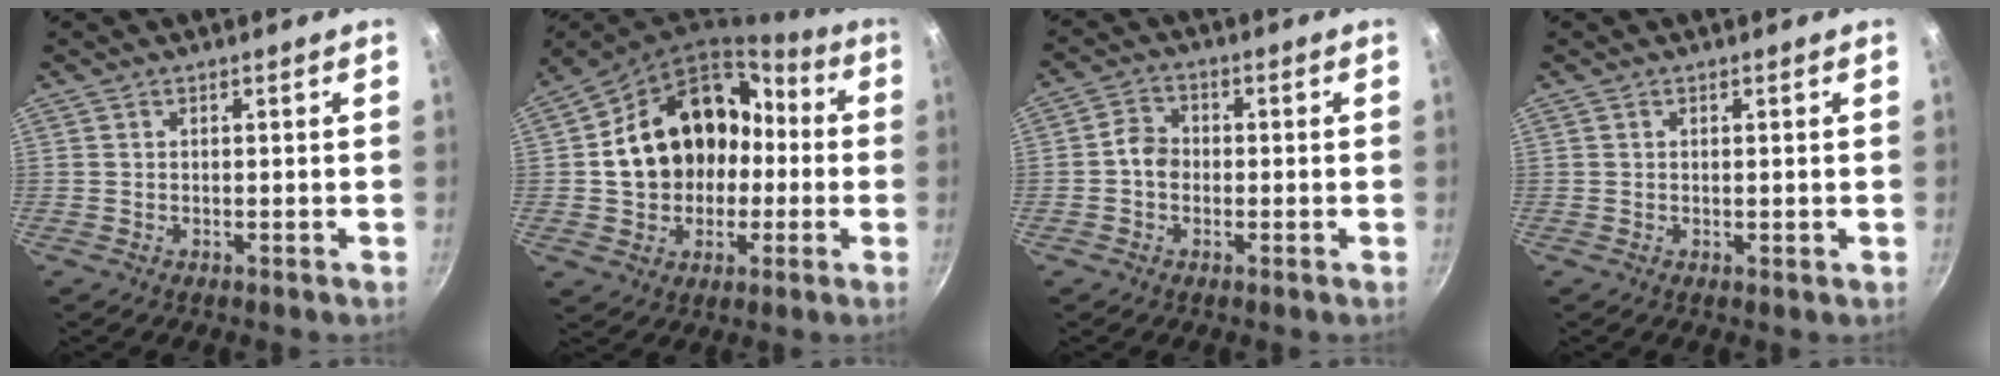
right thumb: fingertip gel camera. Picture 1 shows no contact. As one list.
[{"total": 20.0, "force": [-0.4, 16.4, 11.5], "torque": [-0.159, 0.063, 0.004]}, {"total": 4.2, "force": [-0.7, 3.5, 2.2], "torque": [-0.020, 0.020, -0.021]}, {"total": 0.5, "force": [0.0, 0.0, 0.5], "torque": [-0.007, -0.001, -0.001]}]